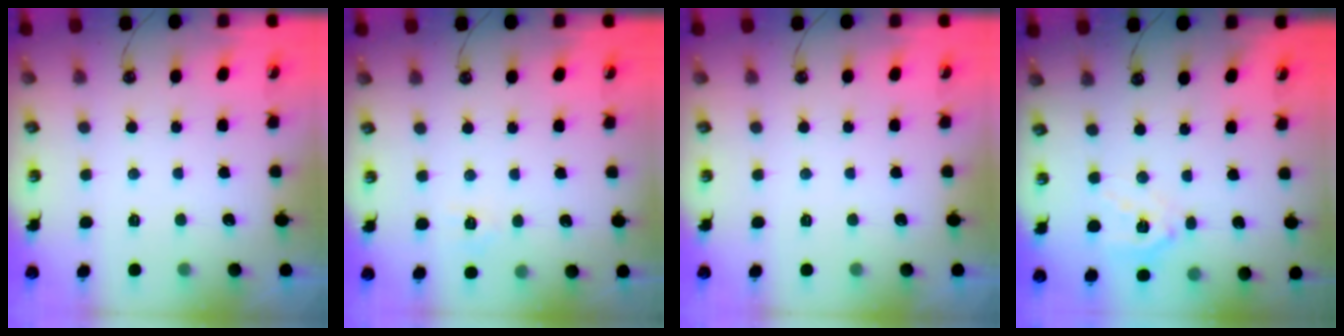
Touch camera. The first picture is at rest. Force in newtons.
{"total": 6.4, "press": 6.4, "slide": 0.7}
{"total": 0.0}
{"total": 13.3, "press": 13.1, "slide": 2.0}